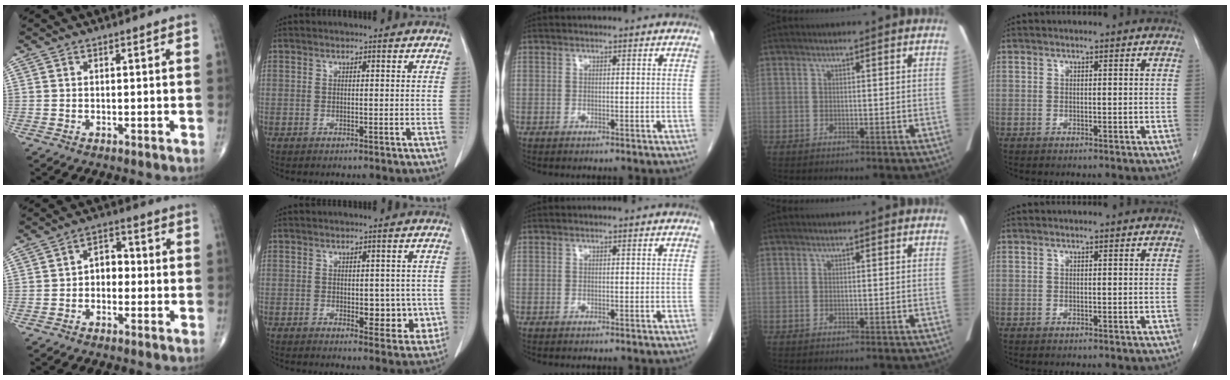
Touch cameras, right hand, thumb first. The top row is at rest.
{"thumb": {"total": 4.6, "force": [-0.7, 3.4, 3.0], "torque": [-0.022, 0.021, -0.025]}, "index": {"total": 5.4, "force": [-0.4, 3.3, 4.3], "torque": [-0.036, -0.001, 0.003]}}